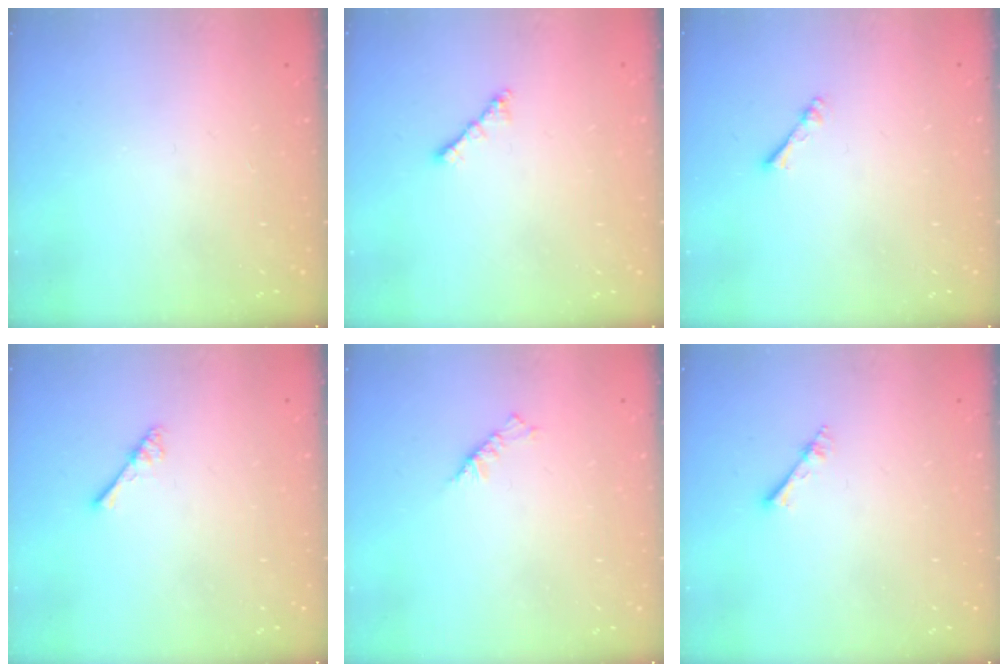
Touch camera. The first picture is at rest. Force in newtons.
{"total": 2.0, "press": 1.9, "slide": 0.6}
{"total": 1.1, "press": 1.1, "slide": 0.2}
{"total": 2.5, "press": 2.5, "slide": 0.4}
{"total": 3.2, "press": 3.1, "slide": 0.7}
{"total": 4.0, "press": 3.9, "slide": 0.5}